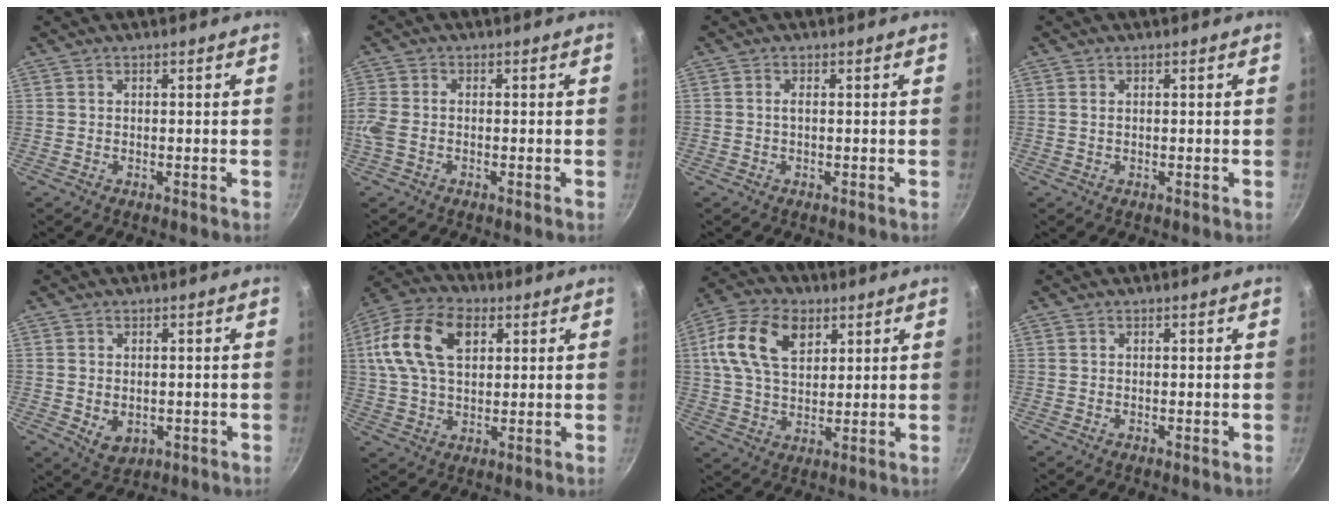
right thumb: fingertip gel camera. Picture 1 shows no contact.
{"total": 4.2, "force": [-0.8, 2.6, 3.2], "torque": [-0.082, 0.004, -0.024]}
{"total": 0.9, "force": [0.0, 0.2, 0.8], "torque": [-0.019, 0.003, -0.002]}
{"total": 0.8, "force": [0.3, 0.5, 0.6], "torque": [-0.011, 0.001, 0.005]}
{"total": 4.6, "force": [-0.4, 3.5, 3.1], "torque": [-0.042, -0.007, 0.003]}
{"total": 16.2, "force": [4.6, 10.1, 11.8], "torque": [-0.214, 0.012, 0.073]}
{"total": 13.7, "force": [4.7, 8.8, 9.4], "torque": [-0.161, 0.001, 0.077]}
{"total": 0.0}